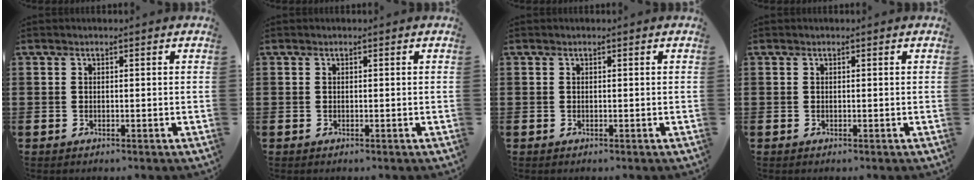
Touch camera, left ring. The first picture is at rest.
{"total": 0.0}
{"total": 0.0}
{"total": 0.0}